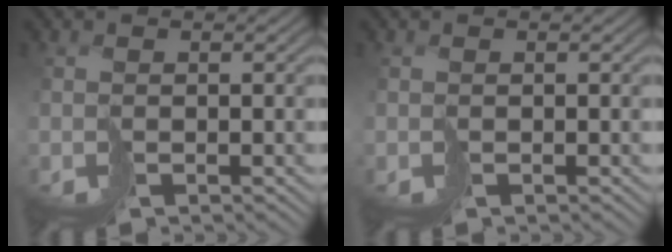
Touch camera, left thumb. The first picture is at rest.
{"total": 0.0}